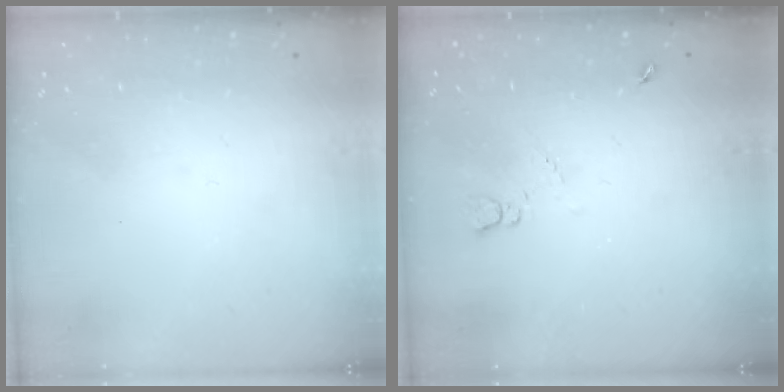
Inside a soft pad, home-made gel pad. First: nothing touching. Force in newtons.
{"total": 3.6, "press": 3.6, "slide": 0.5}